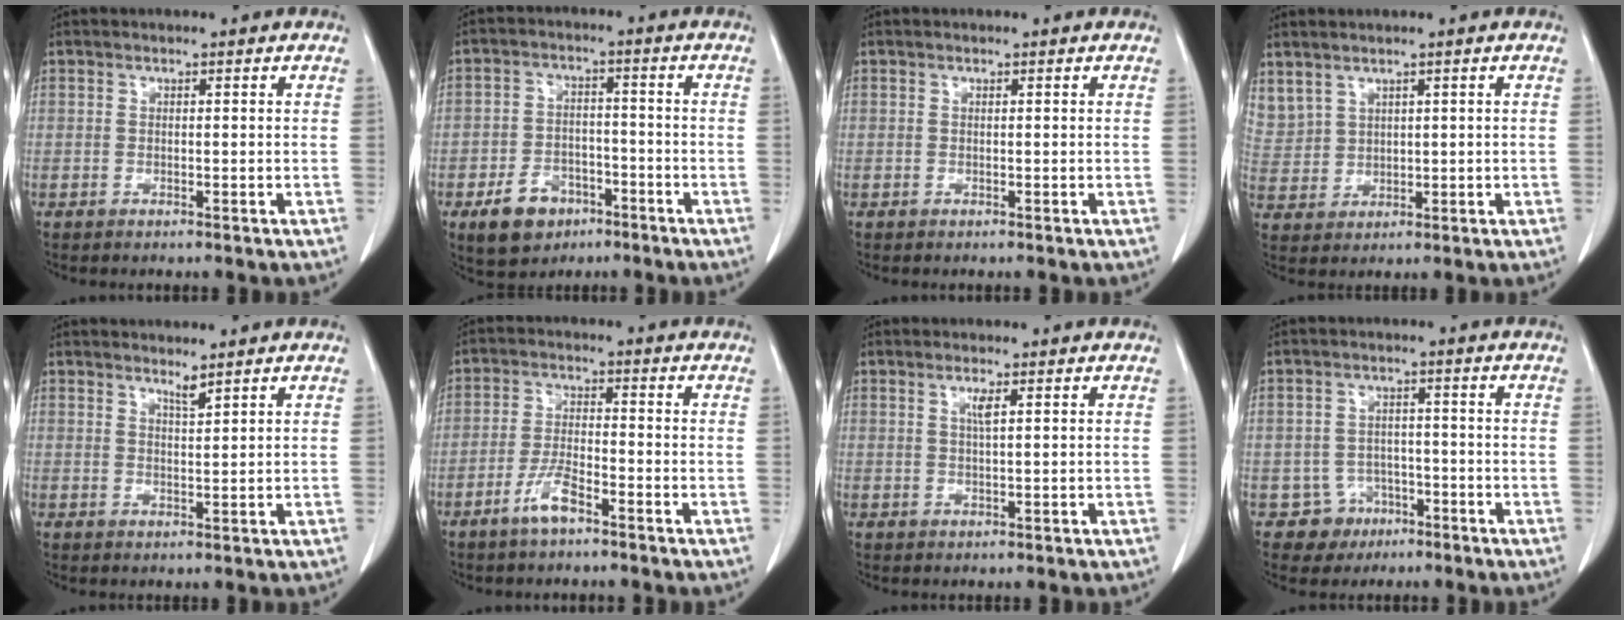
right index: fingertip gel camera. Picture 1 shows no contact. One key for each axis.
{"total": 7.4, "fx": -4.1, "fy": 5.3, "fz": 3.2, "tx": -0.062, "ty": 0.009, "tz": -0.059}
{"total": 0.0}
{"total": 7.5, "fx": 4.2, "fy": 5.6, "fz": 2.7, "tx": -0.083, "ty": 0.017, "tz": 0.109}
{"total": 1.6, "fx": 1.4, "fy": -0.2, "fz": 0.7, "tx": -0.011, "ty": -0.010, "tz": 0.027}
{"total": 4.9, "fx": -3.3, "fy": 1.0, "fz": 3.5, "tx": -0.076, "ty": 0.000, "tz": -0.063}
{"total": 1.8, "fx": 0.7, "fy": 0.0, "fz": 1.7, "tx": -0.036, "ty": 0.000, "tz": 0.013}
{"total": 4.9, "fx": -2.3, "fy": 4.3, "fz": -0.2, "tx": 0.010, "ty": 0.016, "tz": -0.030}